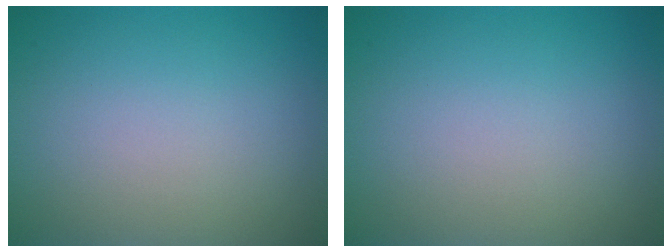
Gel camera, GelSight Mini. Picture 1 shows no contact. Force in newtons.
{"total": 0.0}